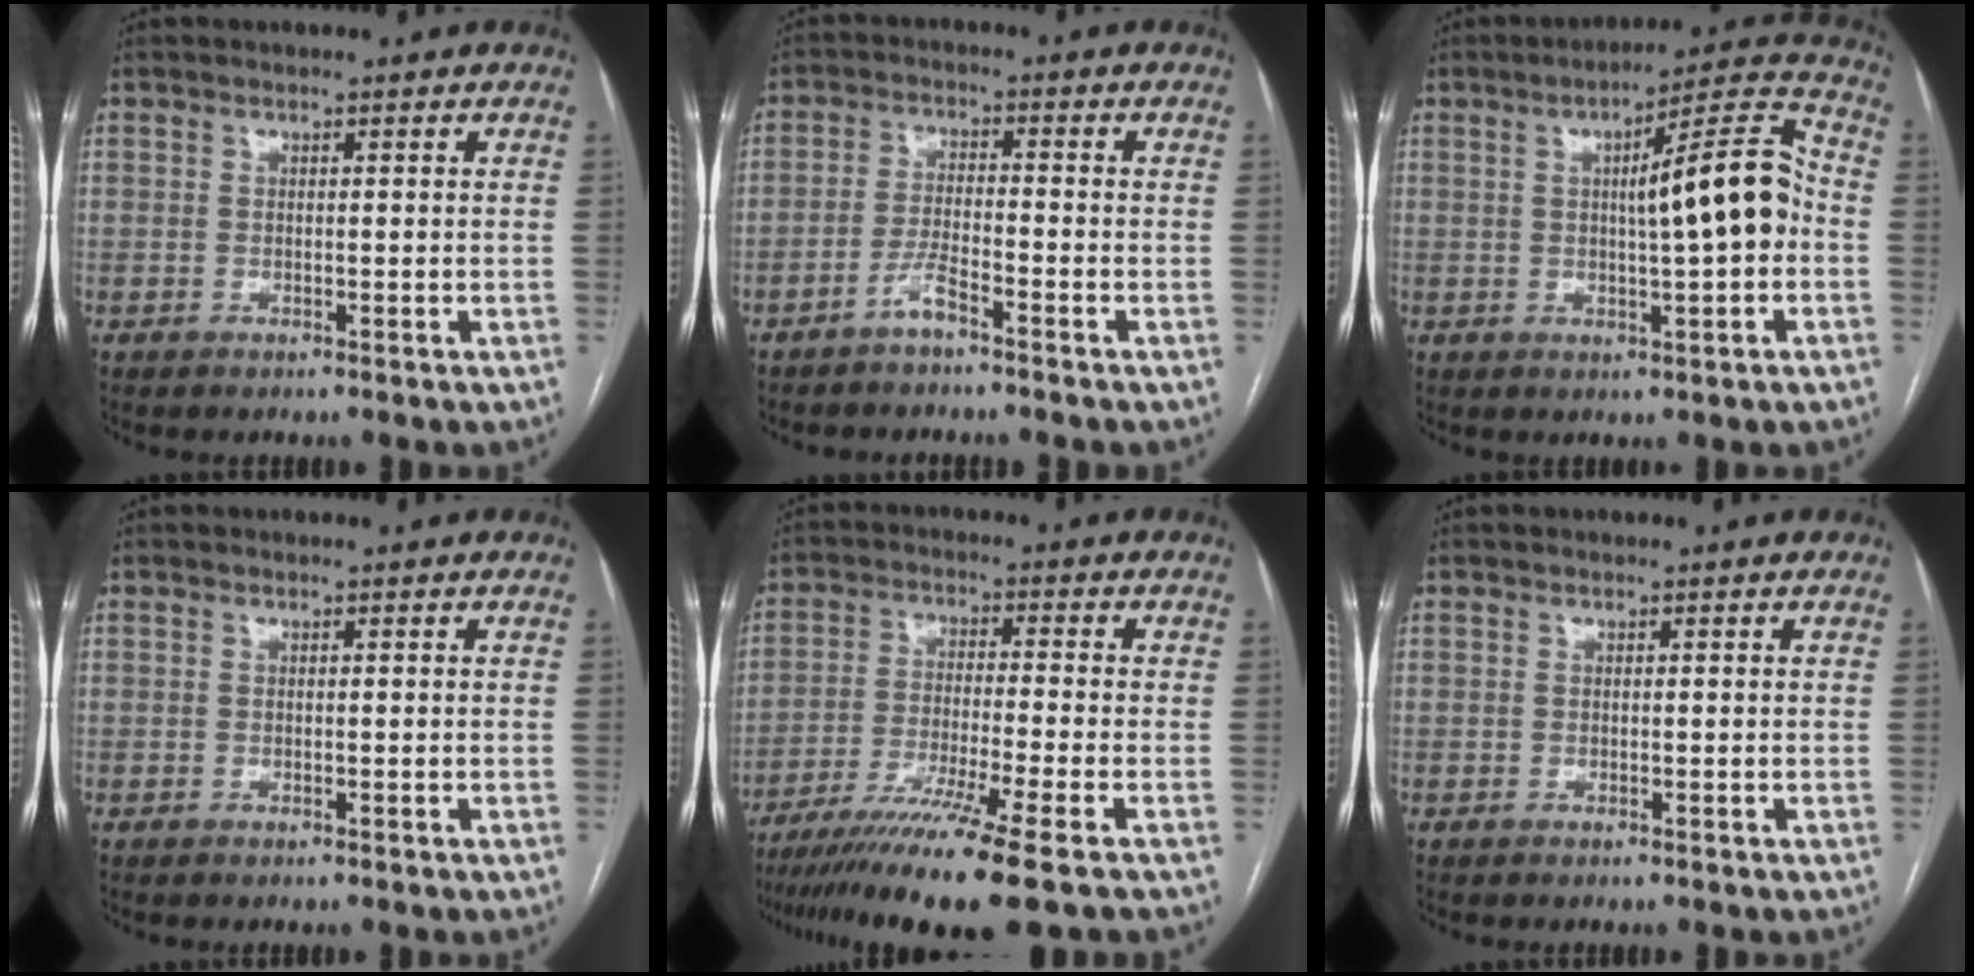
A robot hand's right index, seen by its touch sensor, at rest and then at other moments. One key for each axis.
{"total": 3.5, "fx": -2.7, "fy": 0.3, "fz": 2.3, "tx": -0.047, "ty": 0.003, "tz": -0.052}
{"total": 12.2, "fx": -0.1, "fy": 1.3, "fz": 12.1, "tx": -0.176, "ty": 0.028, "tz": -0.002}
{"total": 0.0}
{"total": 13.9, "fx": -10.2, "fy": -1.8, "fz": 9.2, "tx": -0.165, "ty": -0.044, "tz": -0.167}
{"total": 0.0}